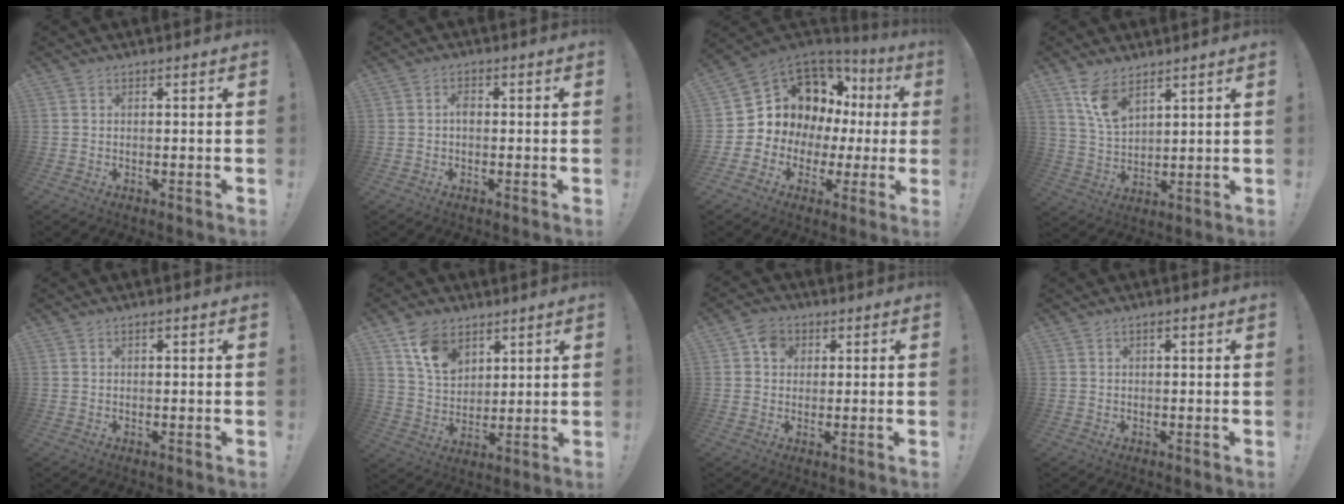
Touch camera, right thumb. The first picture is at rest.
{"total": 1.8, "force": [-0.4, 1.1, 1.3], "torque": [-0.019, 0.003, -0.010]}
{"total": 10.1, "force": [5.1, 8.0, 3.3], "torque": [-0.047, -0.059, 0.114]}
{"total": 9.3, "force": [6.5, 4.1, 5.1], "torque": [-0.097, -0.033, 0.125]}
{"total": 0.6, "force": [0.3, 0.2, 0.5], "torque": [-0.017, 0.004, 0.006]}
{"total": 11.6, "force": [6.9, 7.6, 5.3], "torque": [-0.094, -0.030, 0.136]}
{"total": 5.4, "force": [1.6, 4.5, 2.5], "torque": [-0.034, 0.007, 0.030]}
{"total": 1.0, "force": [0.3, 0.3, 0.9], "torque": [-0.025, 0.006, 0.006]}